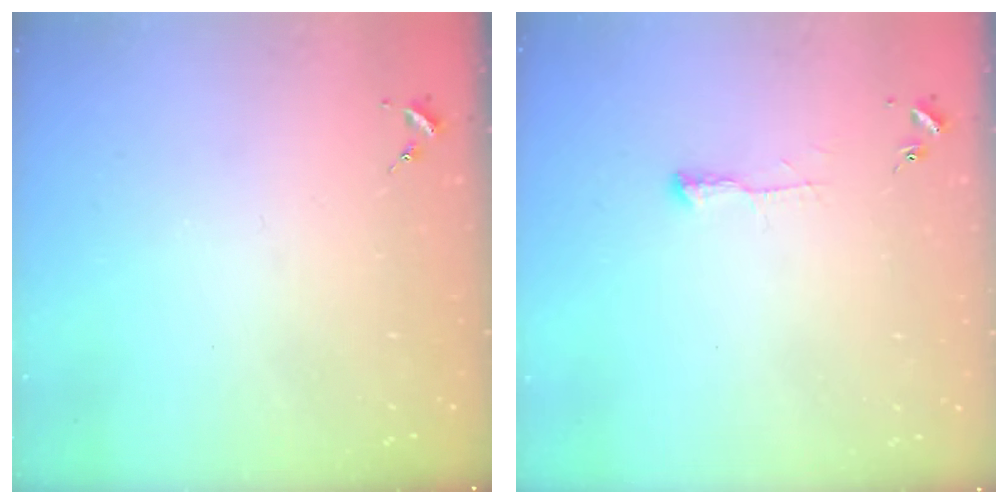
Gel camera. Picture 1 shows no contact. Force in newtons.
{"total": 5.5, "press": 5.5, "slide": 0.5}